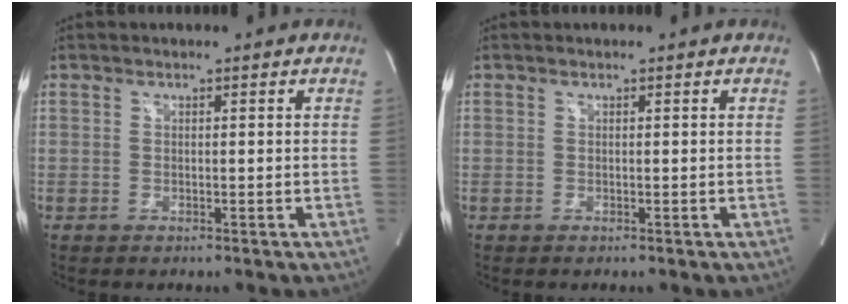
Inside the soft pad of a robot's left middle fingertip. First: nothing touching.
{"total": 0.0}